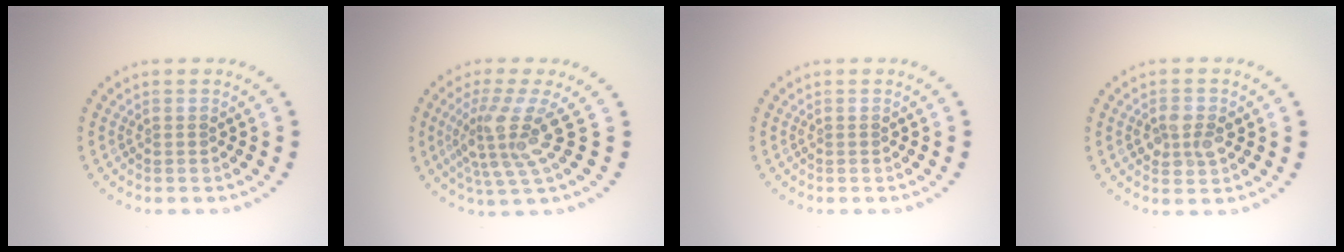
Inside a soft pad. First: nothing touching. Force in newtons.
{"total": 4.6, "press": 3.2, "slide": 3.3}
{"total": 0.0}
{"total": 2.4, "press": 2.4, "slide": 0.1}